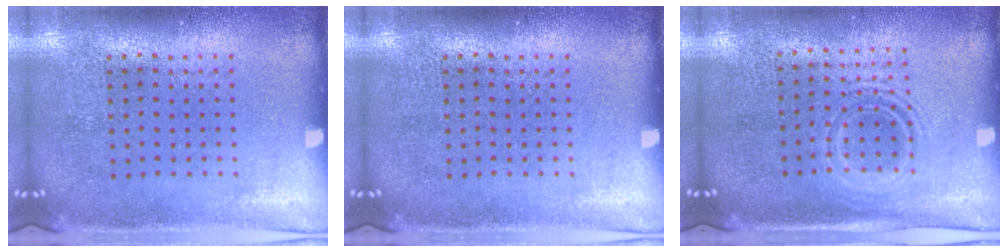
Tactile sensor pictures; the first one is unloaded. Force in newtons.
{"total": 0.0}
{"total": 1.4, "press": 1.2, "slide": 0.7}